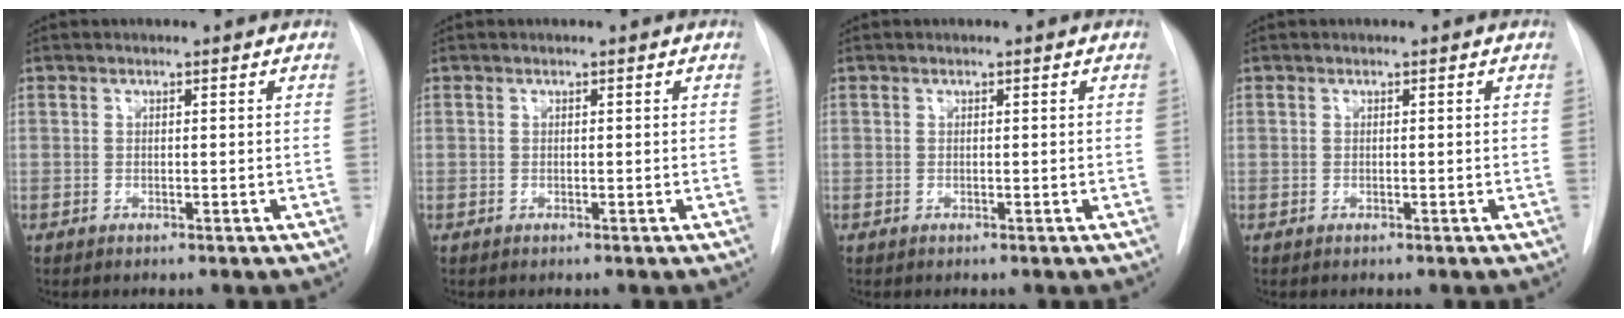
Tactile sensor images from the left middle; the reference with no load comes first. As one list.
[{"total": 0.0}, {"total": 0.0}, {"total": 0.0}]